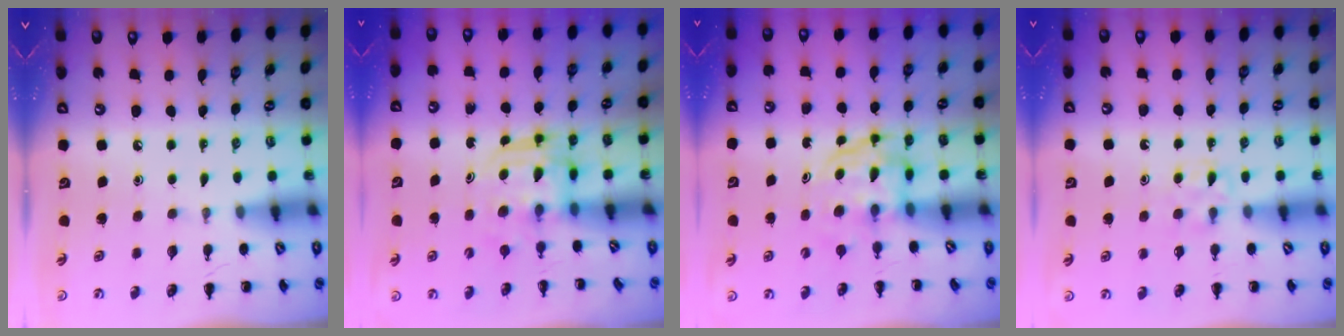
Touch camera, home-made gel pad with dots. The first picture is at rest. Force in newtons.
{"total": 3.1, "press": 3.1, "slide": 0.2}
{"total": 3.9, "press": 3.9, "slide": 0.3}
{"total": 3.9, "press": 3.6, "slide": 1.3}